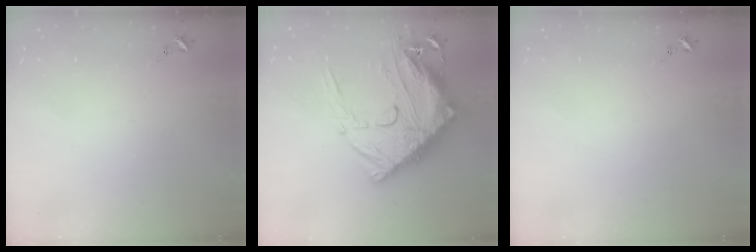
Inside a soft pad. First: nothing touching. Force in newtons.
{"total": 27.3, "press": 27.2, "slide": 2.8}
{"total": 0.0}